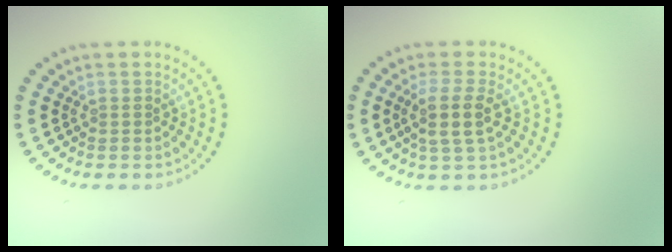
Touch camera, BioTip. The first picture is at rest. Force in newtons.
{"total": 2.8, "press": 2.4, "slide": 1.5}